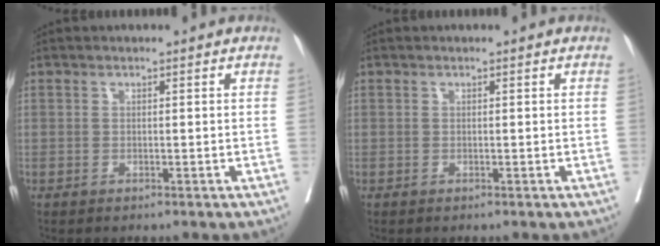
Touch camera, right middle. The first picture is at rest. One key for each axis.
{"total": 0.0}